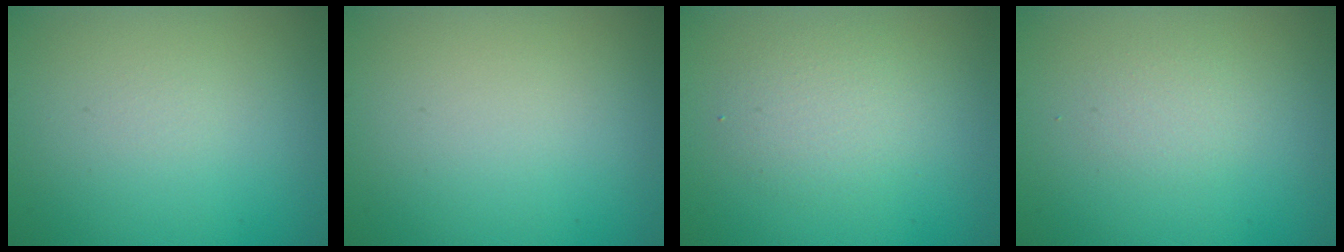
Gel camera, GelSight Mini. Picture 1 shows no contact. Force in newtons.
{"total": 0.0}
{"total": 2.5, "press": 2.5, "slide": 0.2}
{"total": 1.3, "press": 1.3, "slide": 0.1}